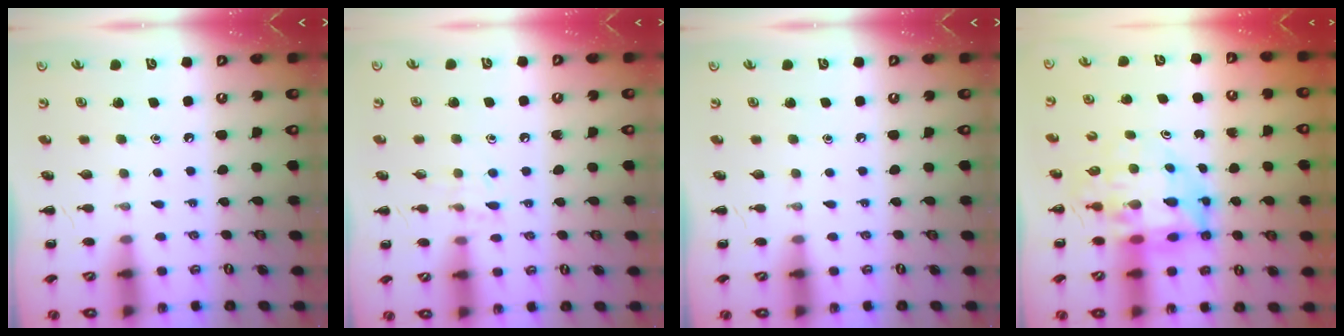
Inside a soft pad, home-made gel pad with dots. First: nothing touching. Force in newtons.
{"total": 6.9, "press": 6.6, "slide": 1.8}
{"total": 0.0}
{"total": 10.7, "press": 10.2, "slide": 3.2}